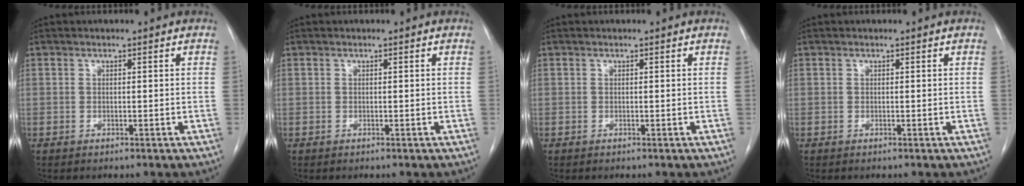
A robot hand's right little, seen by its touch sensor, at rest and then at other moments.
{"total": 0.0}
{"total": 0.0}
{"total": 0.0}